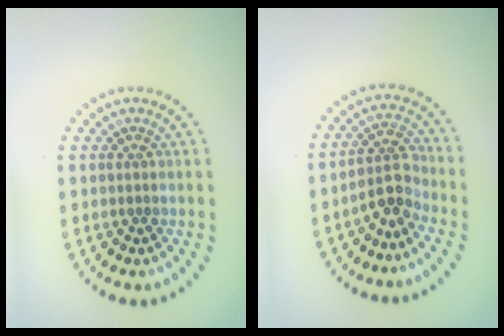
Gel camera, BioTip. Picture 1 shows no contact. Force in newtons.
{"total": 2.9, "press": 2.5, "slide": 1.5}